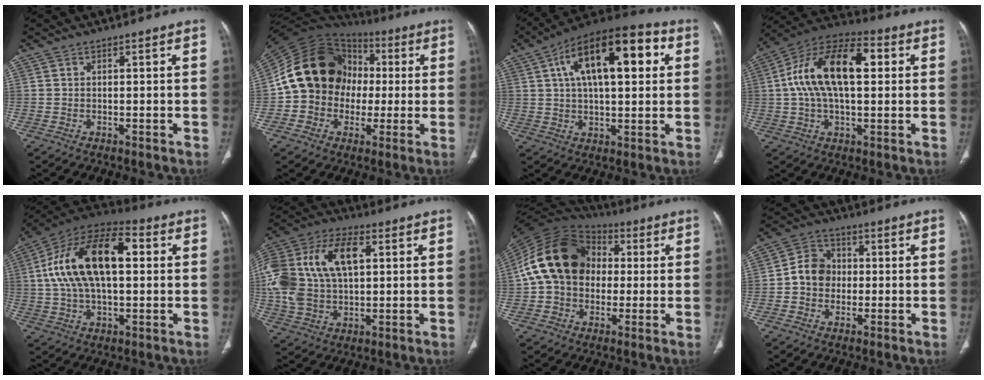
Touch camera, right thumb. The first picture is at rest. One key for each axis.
{"total": 18.0, "fx": 0.5, "fy": 15.6, "fz": 9.0, "tx": -0.132, "ty": 0.037, "tz": 0.012}
{"total": 20.6, "fx": 6.0, "fy": 9.1, "fz": 17.5, "tx": -0.262, "ty": 0.020, "tz": 0.085}
{"total": 18.4, "fx": 3.1, "fy": 9.3, "fz": 15.5, "tx": -0.272, "ty": 0.034, "tz": 0.045}
{"total": 20.8, "fx": 3.4, "fy": 10.7, "fz": 17.5, "tx": -0.311, "ty": 0.031, "tz": 0.050}
{"total": 22.7, "fx": 4.4, "fy": 13.5, "fz": 17.8, "tx": -0.385, "ty": 0.021, "tz": 0.077}
{"total": 18.4, "fx": 1.4, "fy": 14.3, "fz": 11.5, "tx": -0.200, "ty": 0.034, "tz": 0.017}
{"total": 7.2, "fx": -0.4, "fy": 6.2, "fz": 3.5, "tx": -0.039, "ty": 0.021, "tz": -0.019}